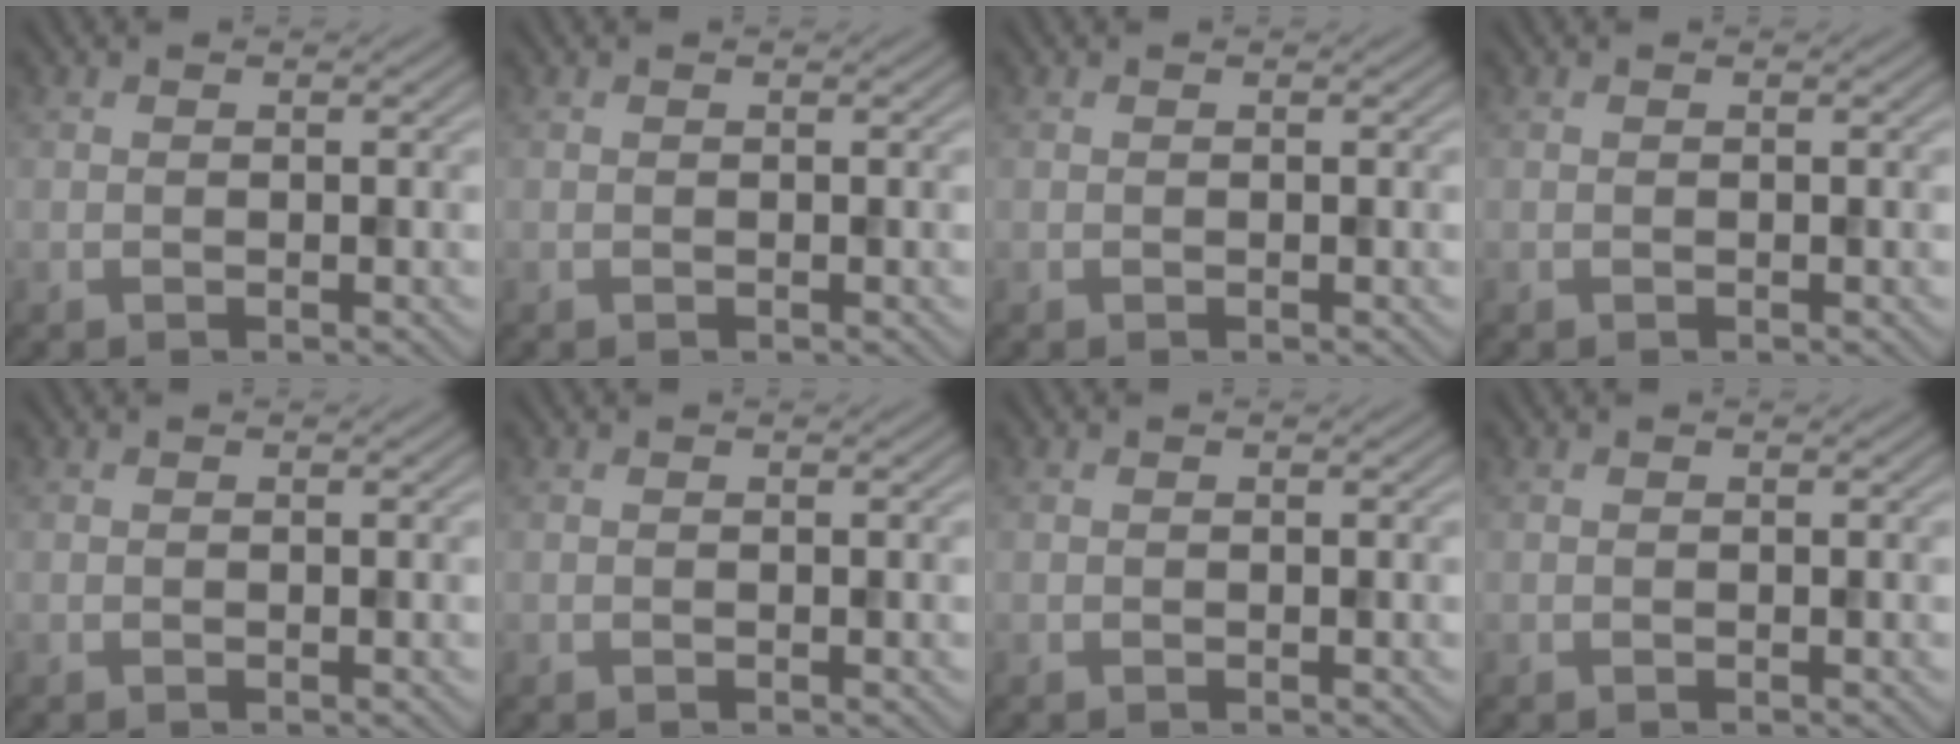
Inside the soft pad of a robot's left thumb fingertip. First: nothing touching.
{"total": 0.0}
{"total": 0.0}
{"total": 0.0}
{"total": 0.0}
{"total": 0.0}
{"total": 0.0}
{"total": 0.0}